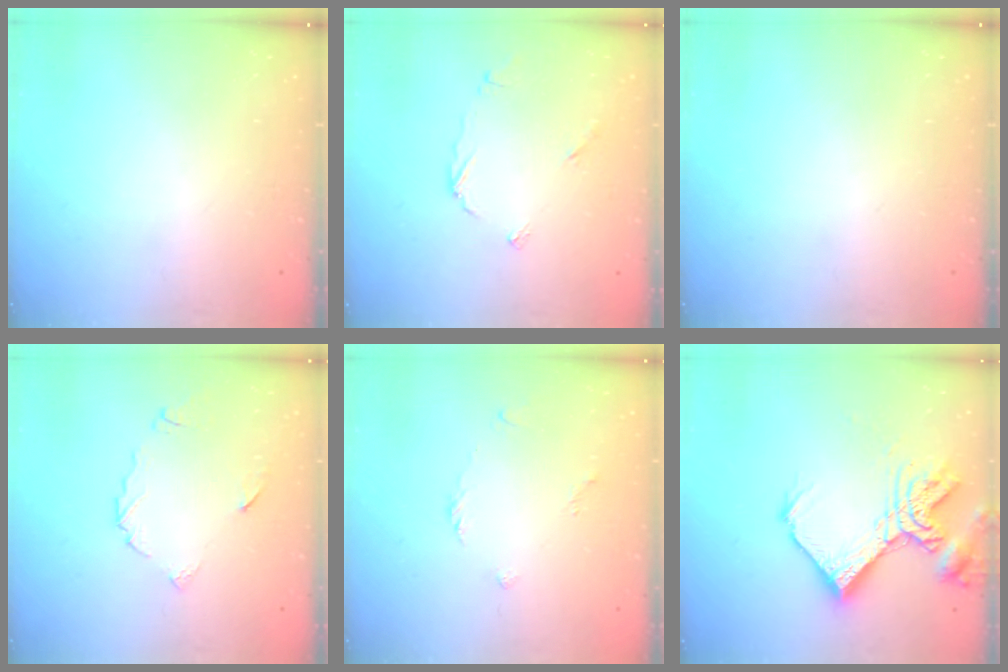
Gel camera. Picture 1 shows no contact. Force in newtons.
{"total": 4.4, "press": 4.4, "slide": 0.5}
{"total": 0.0}
{"total": 6.4, "press": 6.4, "slide": 0.3}
{"total": 2.8, "press": 2.7, "slide": 0.7}
{"total": 17.3, "press": 17.2, "slide": 2.0}